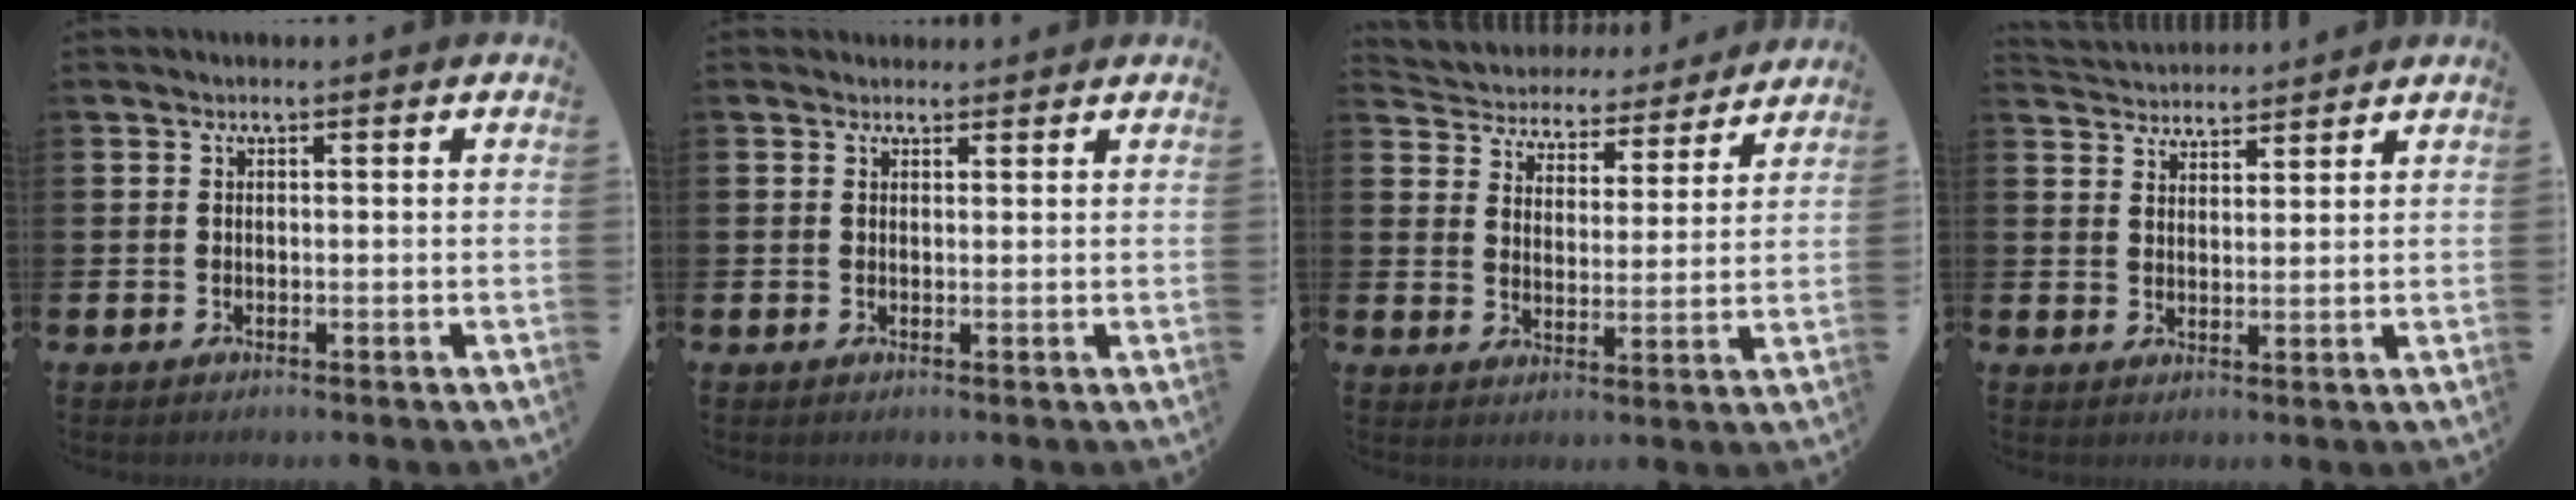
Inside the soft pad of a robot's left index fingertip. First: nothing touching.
{"total": 1.2, "force": [1.1, 0.5, 0.1], "torque": [0.006, -0.001, 0.020]}
{"total": 4.8, "force": [4.5, 1.5, -0.3], "torque": [-0.022, -0.045, 0.073]}
{"total": 3.5, "force": [3.5, 0.4, -0.4], "torque": [-0.010, -0.018, 0.066]}